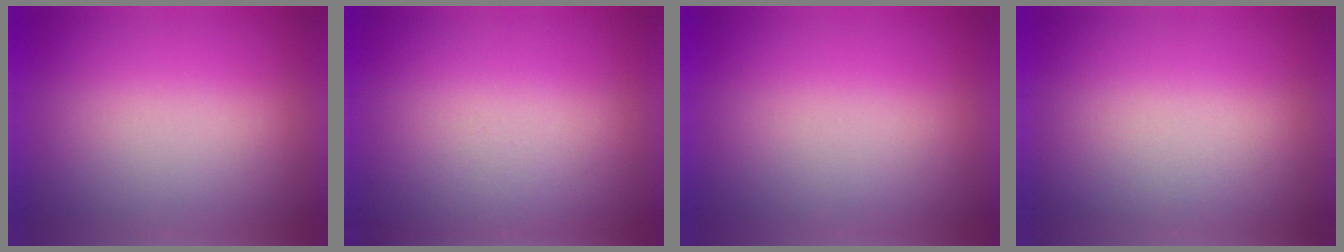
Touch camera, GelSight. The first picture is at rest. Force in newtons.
{"total": 2.7}
{"total": 0.0}
{"total": 1.4}